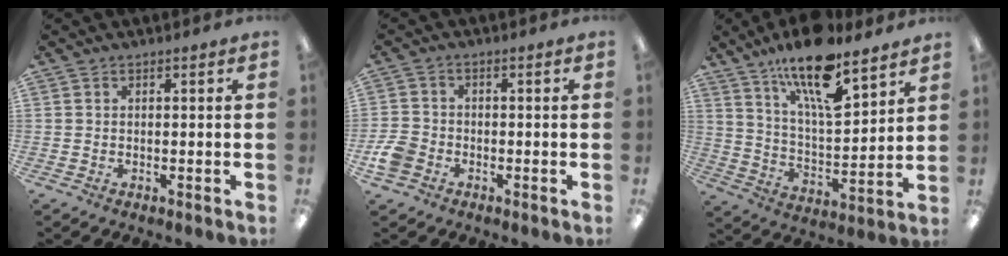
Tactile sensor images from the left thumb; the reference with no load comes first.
{"total": 4.9, "force": [-2.3, 3.7, 2.2], "torque": [-0.043, 0.014, -0.042]}
{"total": 18.2, "force": [12.8, 5.7, 11.6], "torque": [-0.194, -0.074, 0.213]}